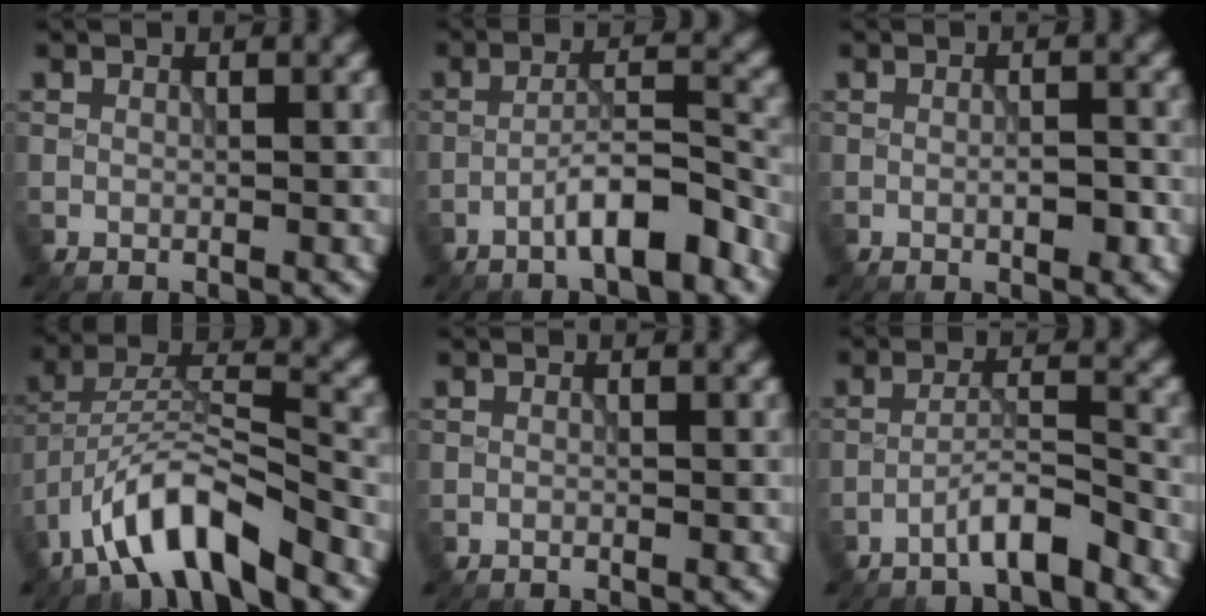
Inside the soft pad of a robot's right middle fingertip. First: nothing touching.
{"total": 5.1, "force": [-3.2, 0.8, 3.9], "torque": [-0.063, 0.015, -0.059]}
{"total": 2.0, "force": [-0.6, 0.6, 1.8], "torque": [-0.029, 0.000, -0.010]}
{"total": 9.4, "force": [-6.4, 2.7, 6.3], "torque": [-0.108, 0.010, -0.119]}
{"total": 0.0}
{"total": 3.5, "force": [-2.7, 0.3, 2.2], "torque": [-0.036, 0.013, -0.054]}